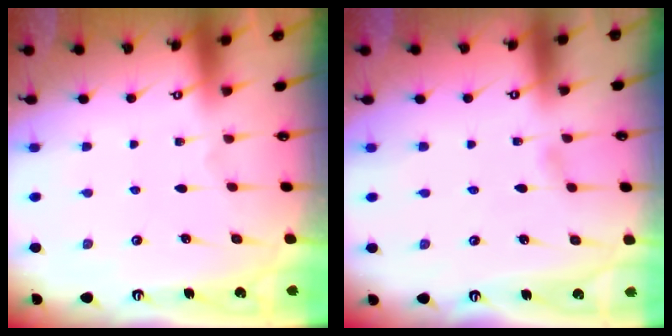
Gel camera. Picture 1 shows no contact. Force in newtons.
{"total": 2.0, "press": 2.0, "slide": 0.3}